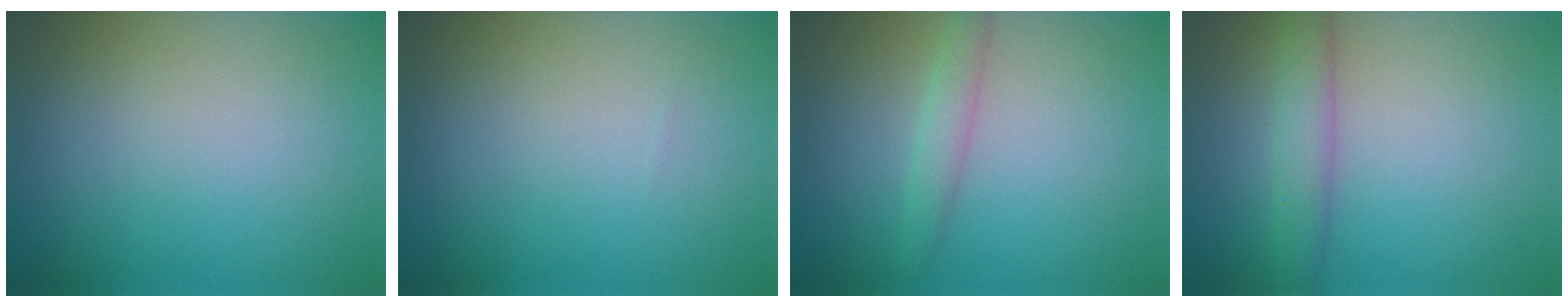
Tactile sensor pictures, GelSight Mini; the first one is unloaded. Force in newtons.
{"total": 0.0}
{"total": 1.7, "press": 1.7, "slide": 0.1}
{"total": 2.9, "press": 2.9, "slide": 0.1}